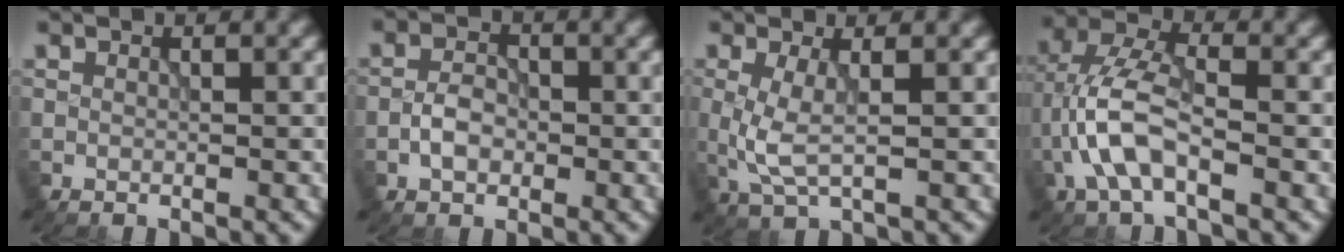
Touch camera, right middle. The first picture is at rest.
{"total": 2.5, "force": [-0.8, 1.6, 1.8], "torque": [-0.032, 0.005, -0.019]}
{"total": 2.9, "force": [0.1, 0.9, 2.8], "torque": [-0.070, -0.007, 0.002]}
{"total": 5.5, "force": [-1.8, 2.3, 4.6], "torque": [-0.101, 0.013, -0.041]}